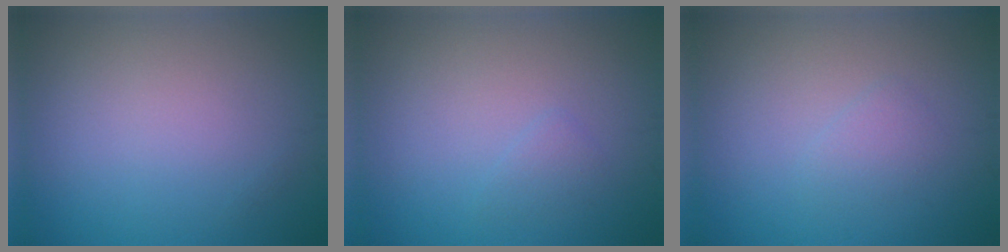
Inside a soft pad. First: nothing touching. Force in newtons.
{"total": 0.9, "press": 0.9, "slide": 0.0}
{"total": 1.1, "press": 1.1, "slide": 0.1}